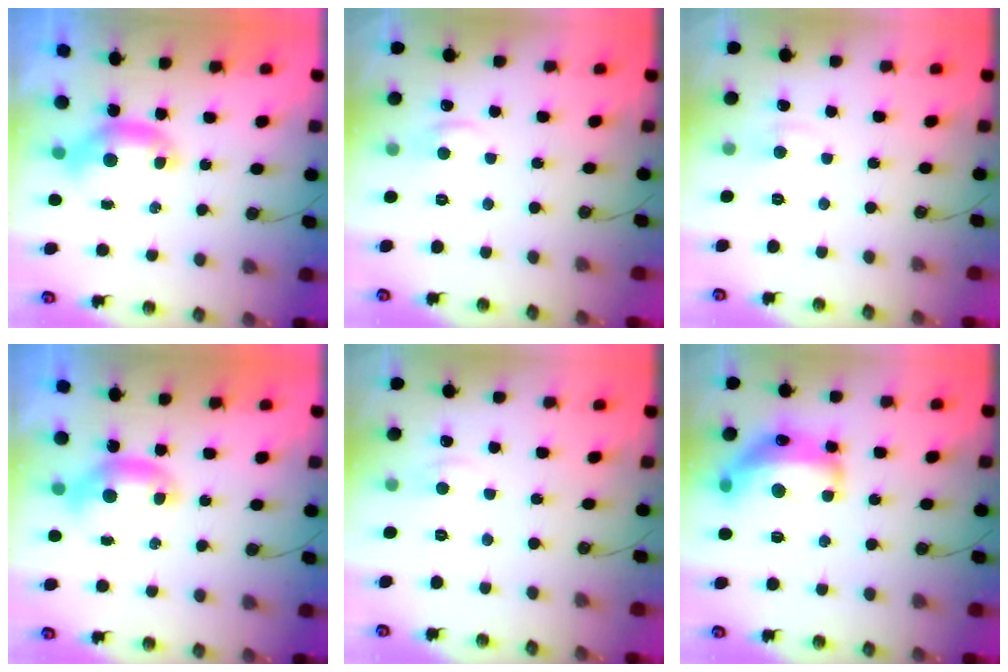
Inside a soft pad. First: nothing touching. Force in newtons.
{"total": 1.4, "press": 1.0, "slide": 0.9}
{"total": 1.7, "press": 1.6, "slide": 0.5}
{"total": 0.0}
{"total": 0.8, "press": 0.5, "slide": 0.6}
{"total": 12.7, "press": 12.7, "slide": 0.9}